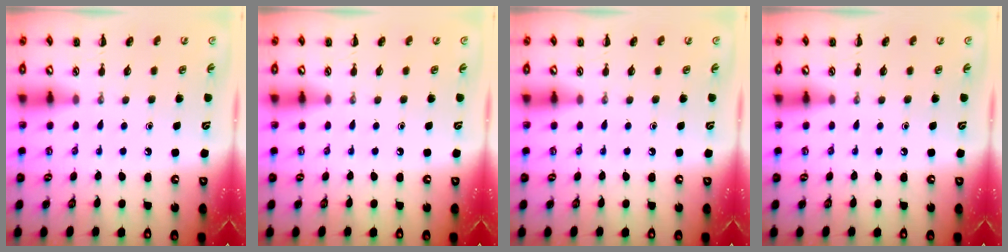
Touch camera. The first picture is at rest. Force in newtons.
{"total": 0.0}
{"total": 0.0}
{"total": 0.0}